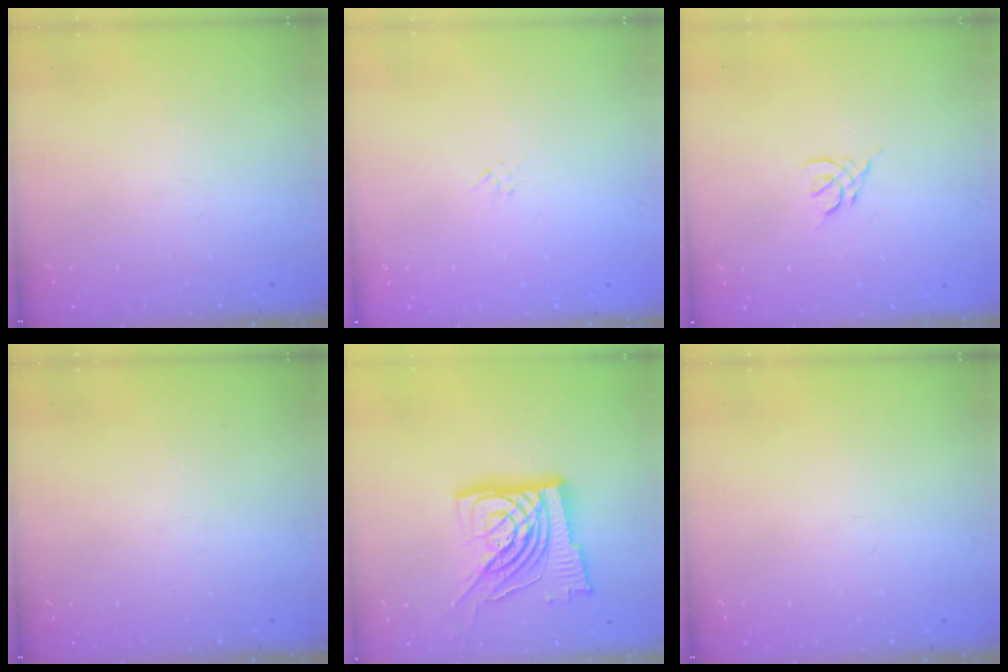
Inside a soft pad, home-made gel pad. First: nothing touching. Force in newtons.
{"total": 1.3, "press": 1.3, "slide": 0.4}
{"total": 2.4, "press": 2.3, "slide": 0.6}
{"total": 0.0}
{"total": 19.1, "press": 18.9, "slide": 2.7}
{"total": 0.0}